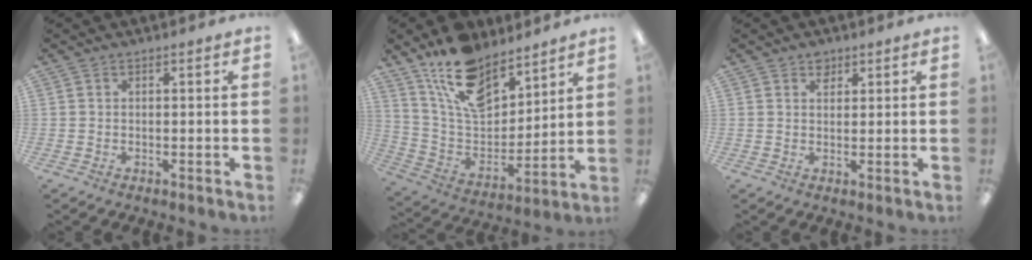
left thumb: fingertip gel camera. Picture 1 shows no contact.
{"total": 16.4, "force": [12.0, 8.0, 7.7], "torque": [-0.160, -0.062, 0.224]}
{"total": 2.3, "force": [1.7, 1.4, 0.8], "torque": [-0.001, -0.007, 0.028]}